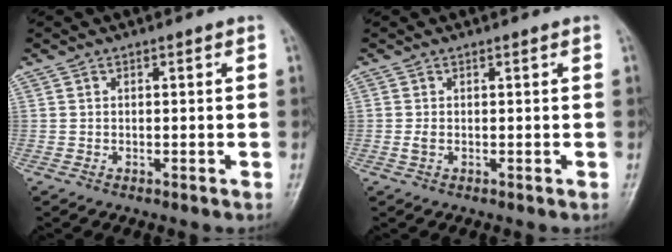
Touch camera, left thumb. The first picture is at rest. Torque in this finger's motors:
{"motor_torque": [0.12, 0.19, 0.21, -0.01, 0.01]}